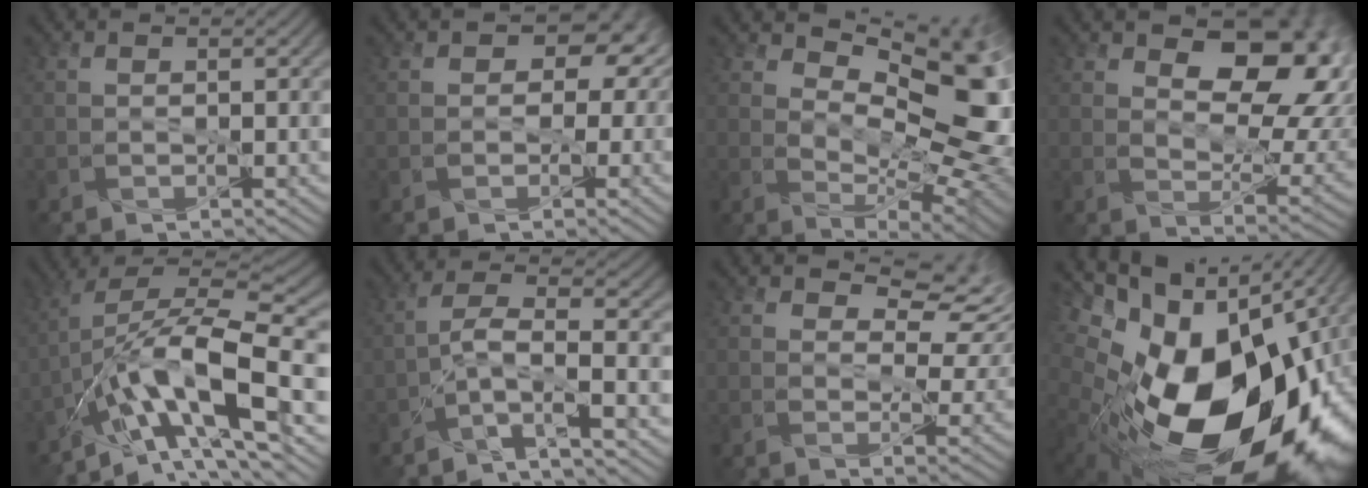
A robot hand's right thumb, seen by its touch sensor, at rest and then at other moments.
{"total": 6.2, "force": [0.8, 4.9, 3.7], "torque": [-0.039, 0.006, 0.001]}
{"total": 12.8, "force": [4.8, 6.5, 10.0], "torque": [-0.156, -0.005, 0.083]}
{"total": 14.3, "force": [5.6, 8.1, 10.4], "torque": [-0.146, -0.005, 0.093]}
{"total": 14.6, "force": [-6.0, 5.0, 12.3], "torque": [-0.225, 0.001, -0.113]}
{"total": 5.2, "force": [-2.9, 0.7, 4.2], "torque": [-0.087, 0.011, -0.066]}
{"total": 7.8, "force": [4.0, 4.1, 5.3], "torque": [-0.088, 0.003, 0.066]}
{"total": 22.2, "force": [-1.5, 14.4, 16.8], "torque": [-0.333, -0.066, 0.015]}